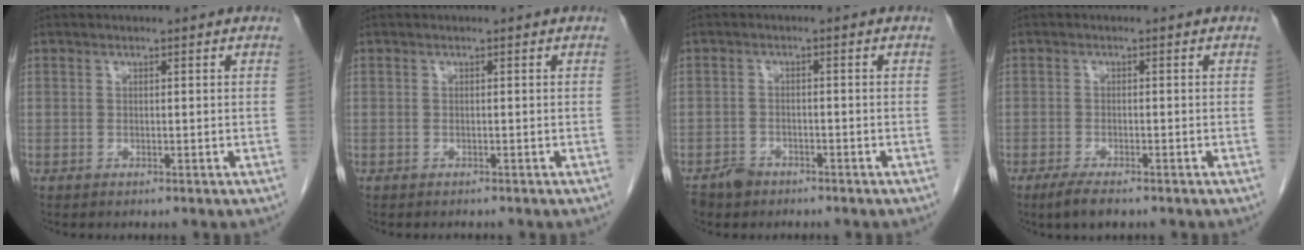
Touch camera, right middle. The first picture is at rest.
{"total": 0.7, "force": [-0.7, 0.2, 0.2], "torque": [-0.008, -0.002, -0.010]}
{"total": 2.7, "force": [-2.1, 1.5, 0.5], "torque": [-0.014, 0.002, -0.033]}
{"total": 3.5, "force": [-2.5, 0.8, 2.3], "torque": [-0.048, -0.007, -0.043]}